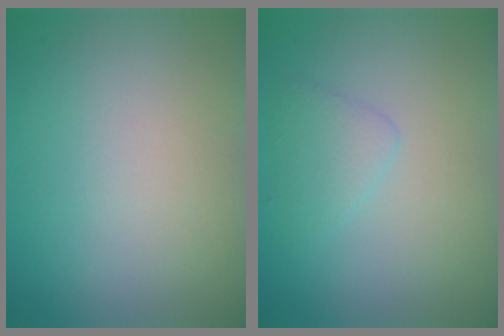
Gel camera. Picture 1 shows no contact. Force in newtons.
{"total": 1.6, "press": 1.6, "slide": 0.1}